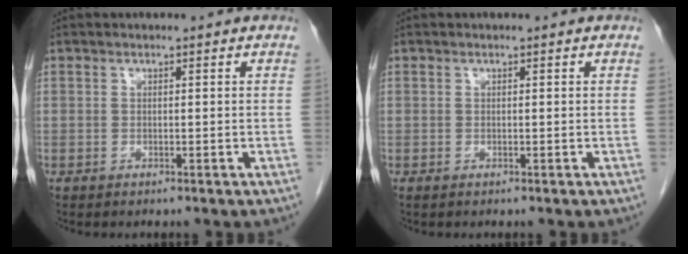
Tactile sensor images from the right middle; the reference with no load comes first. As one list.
[{"total": 0.0}]